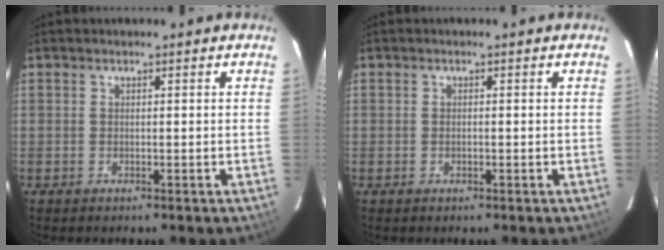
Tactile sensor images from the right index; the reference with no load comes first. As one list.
[{"total": 0.7, "force": [-0.2, 0.5, 0.6], "torque": [-0.009, 0.001, -0.003]}]